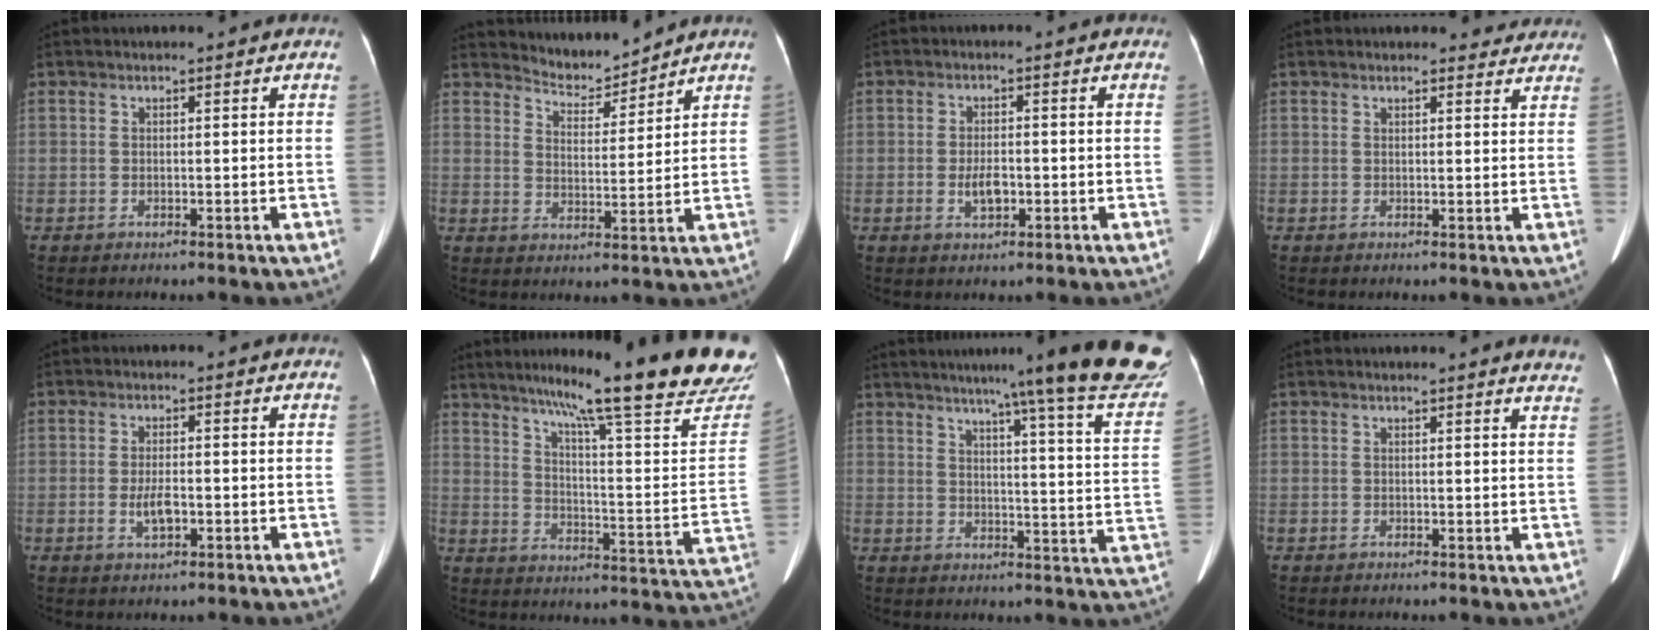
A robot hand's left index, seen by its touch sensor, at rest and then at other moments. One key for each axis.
{"total": 5.1, "fx": 5.1, "fy": 0.4, "fz": -0.3, "tx": -0.001, "ty": -0.002, "tz": 0.090}
{"total": 3.4, "fx": -1.1, "fy": 1.5, "fz": 2.8, "tx": -0.055, "ty": 0.000, "tz": -0.017}
{"total": 5.1, "fx": 4.8, "fy": 1.5, "fz": 0.5, "tx": 0.009, "ty": -0.004, "tz": 0.035}
{"total": 3.2, "fx": -1.0, "fy": 1.0, "fz": 2.9, "tx": -0.060, "ty": -0.001, "tz": -0.017}
{"total": 26.8, "fx": 21.9, "fy": 0.6, "fz": 15.4, "tx": -0.224, "ty": -0.068, "tz": 0.279}
{"total": 24.1, "fx": 21.0, "fy": -1.1, "fz": 11.8, "tx": -0.157, "ty": -0.088, "tz": 0.243}
{"total": 4.9, "fx": 4.8, "fy": 0.1, "fz": 1.2, "tx": -0.008, "ty": -0.019, "tz": 0.025}